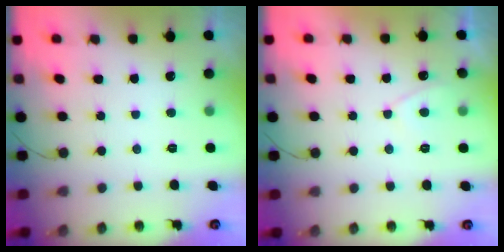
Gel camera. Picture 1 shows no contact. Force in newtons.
{"total": 2.4, "press": 2.4, "slide": 0.5}